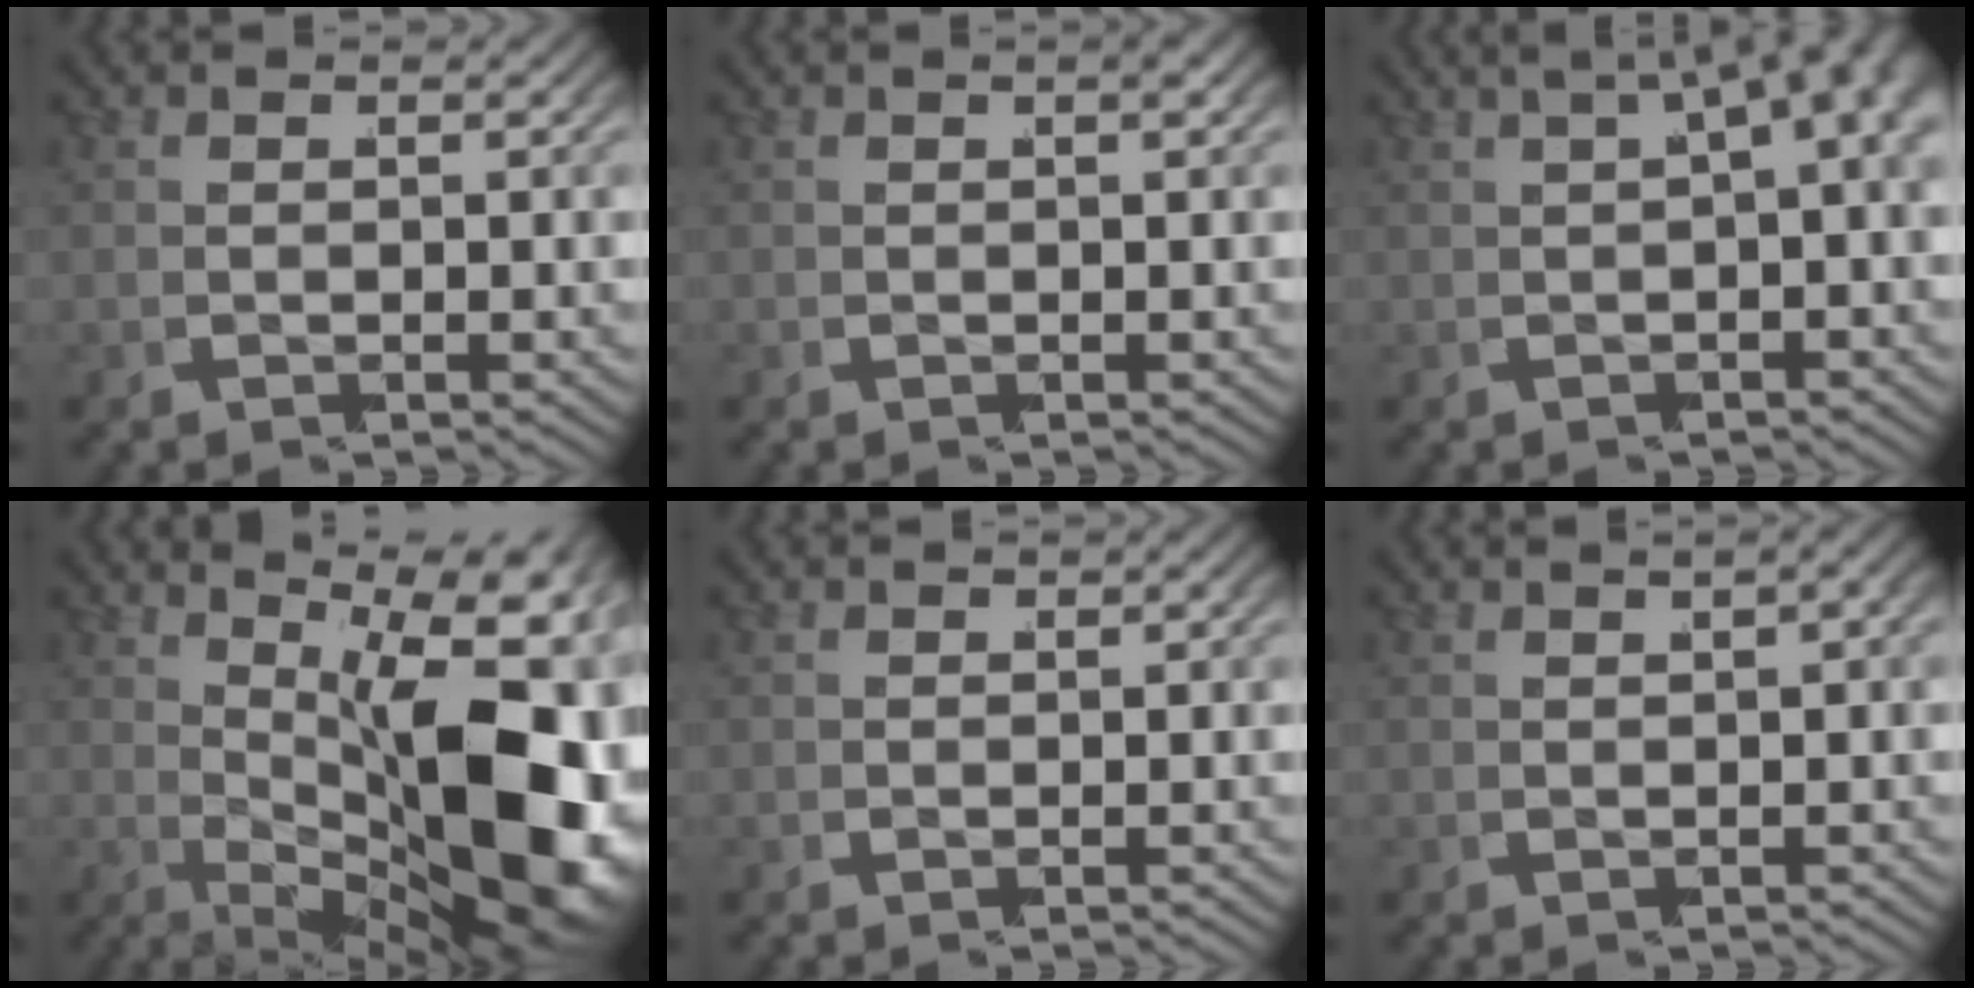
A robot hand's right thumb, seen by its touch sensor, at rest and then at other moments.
{"total": 1.9, "force": [0.9, 0.7, 1.5], "torque": [-0.011, 0.008, 0.009]}
{"total": 8.8, "force": [2.8, 5.0, 6.7], "torque": [-0.072, 0.030, 0.023]}
{"total": 21.0, "force": [-0.5, 11.3, 17.7], "torque": [-0.255, -0.036, 0.016]}
{"total": 0.0}
{"total": 2.7, "force": [0.9, 1.3, 2.2], "torque": [-0.019, 0.015, 0.007]}